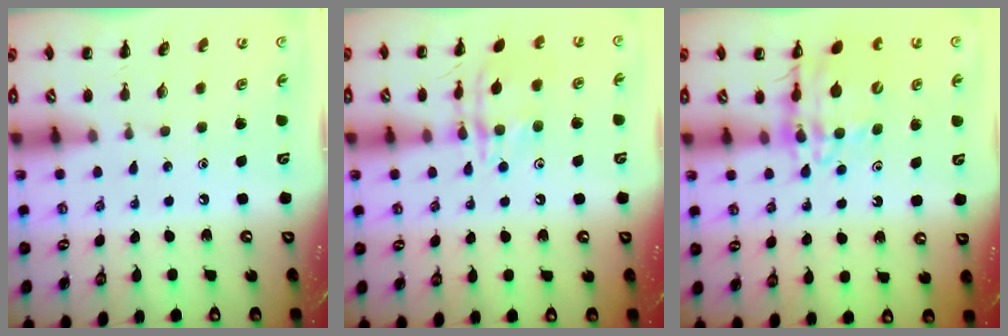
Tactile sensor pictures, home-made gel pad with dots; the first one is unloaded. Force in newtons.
{"total": 13.5, "press": 13.5, "slide": 0.7}
{"total": 13.5, "press": 13.1, "slide": 3.3}